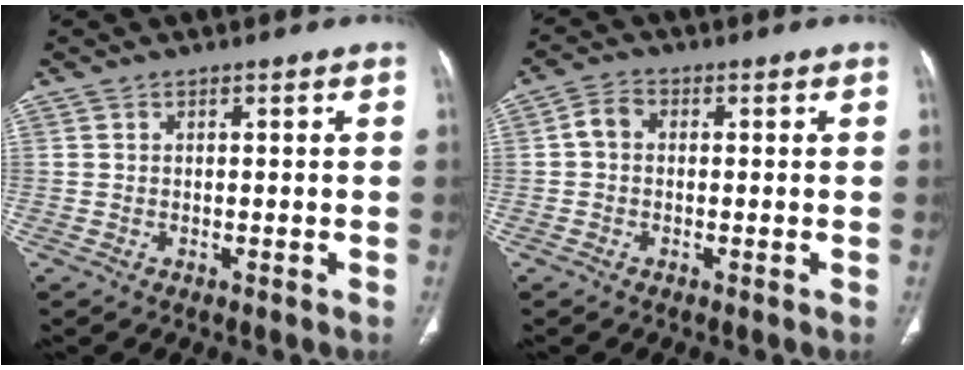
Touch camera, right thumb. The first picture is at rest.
{"total": 3.2, "force": [0.0, 2.5, 2.1], "torque": [-0.037, 0.011, -0.008]}